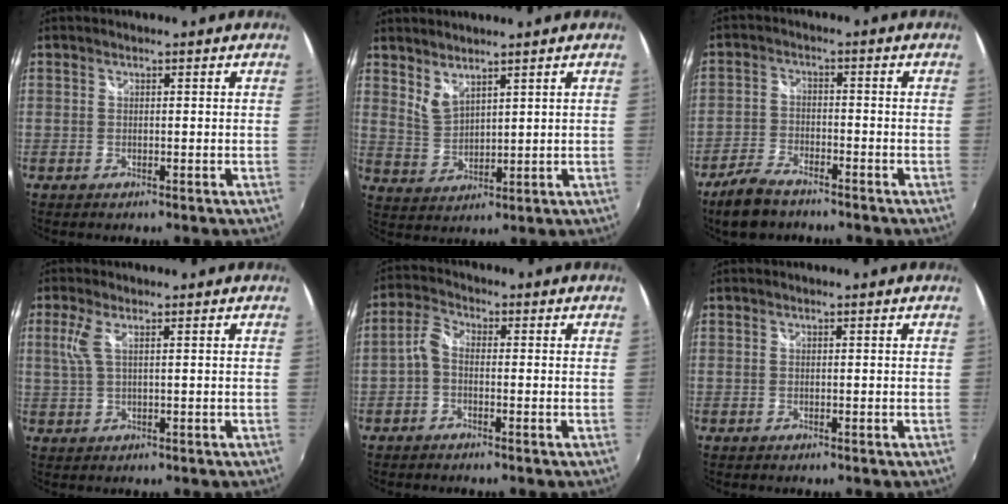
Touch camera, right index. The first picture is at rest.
{"total": 4.6, "force": [3.9, 1.4, 2.1], "torque": [-0.037, -0.003, 0.079]}
{"total": 7.1, "force": [-5.5, 3.0, 3.4], "torque": [-0.094, -0.002, -0.107]}
{"total": 3.3, "force": [1.2, 0.7, 3.0], "torque": [-0.070, 0.003, 0.029]}
{"total": 3.3, "force": [-1.2, 1.9, 2.4], "torque": [-0.056, 0.012, -0.029]}
{"total": 0.0}